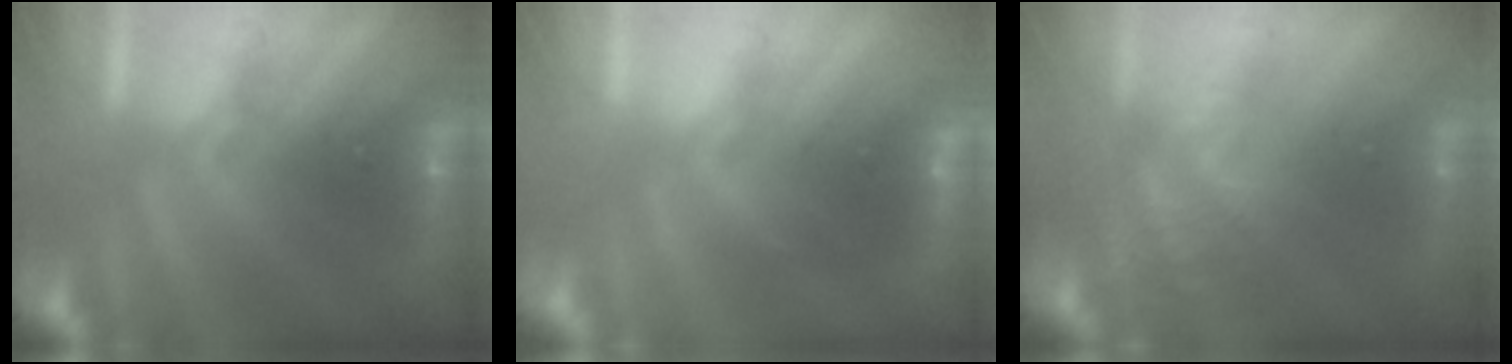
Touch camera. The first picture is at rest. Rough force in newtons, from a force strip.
{"total": 2.6}
{"total": 4.7}